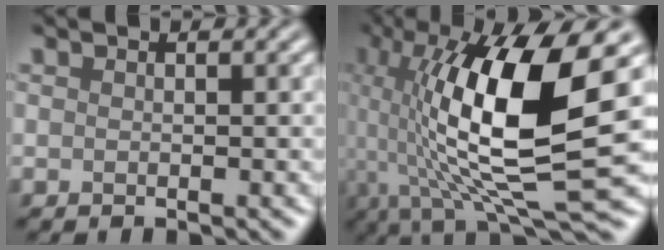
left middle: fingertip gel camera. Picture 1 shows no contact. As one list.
[{"total": 14.6, "force": [0.7, 4.6, 13.8], "torque": [-0.251, -0.004, 0.011]}]